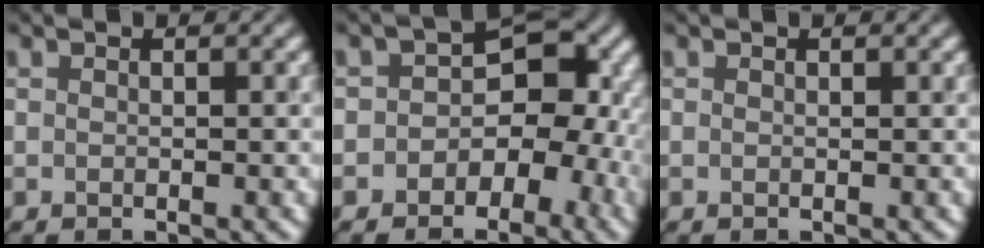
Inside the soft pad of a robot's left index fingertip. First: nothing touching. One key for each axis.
{"total": 7.4, "fx": -1.6, "fy": 5.8, "fz": 4.3, "tx": 0.037, "ty": 0.016, "tz": -0.050}
{"total": 0.0}